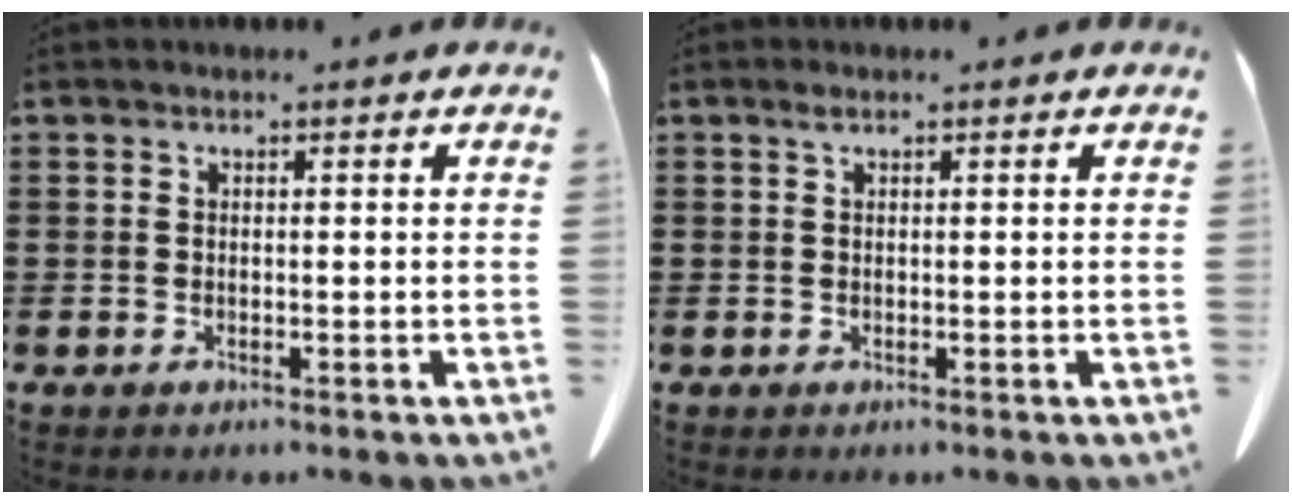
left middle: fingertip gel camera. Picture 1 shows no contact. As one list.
[{"total": 0.7, "force": [0.4, 0.2, 0.6], "torque": [-0.013, 0.001, 0.008]}]